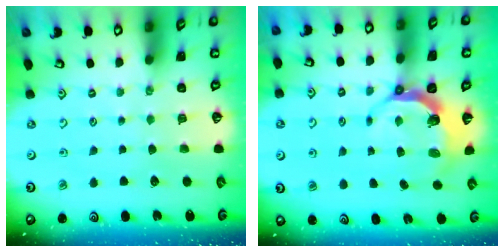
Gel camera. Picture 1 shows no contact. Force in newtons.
{"total": 5.5, "press": 4.1, "slide": 3.7}